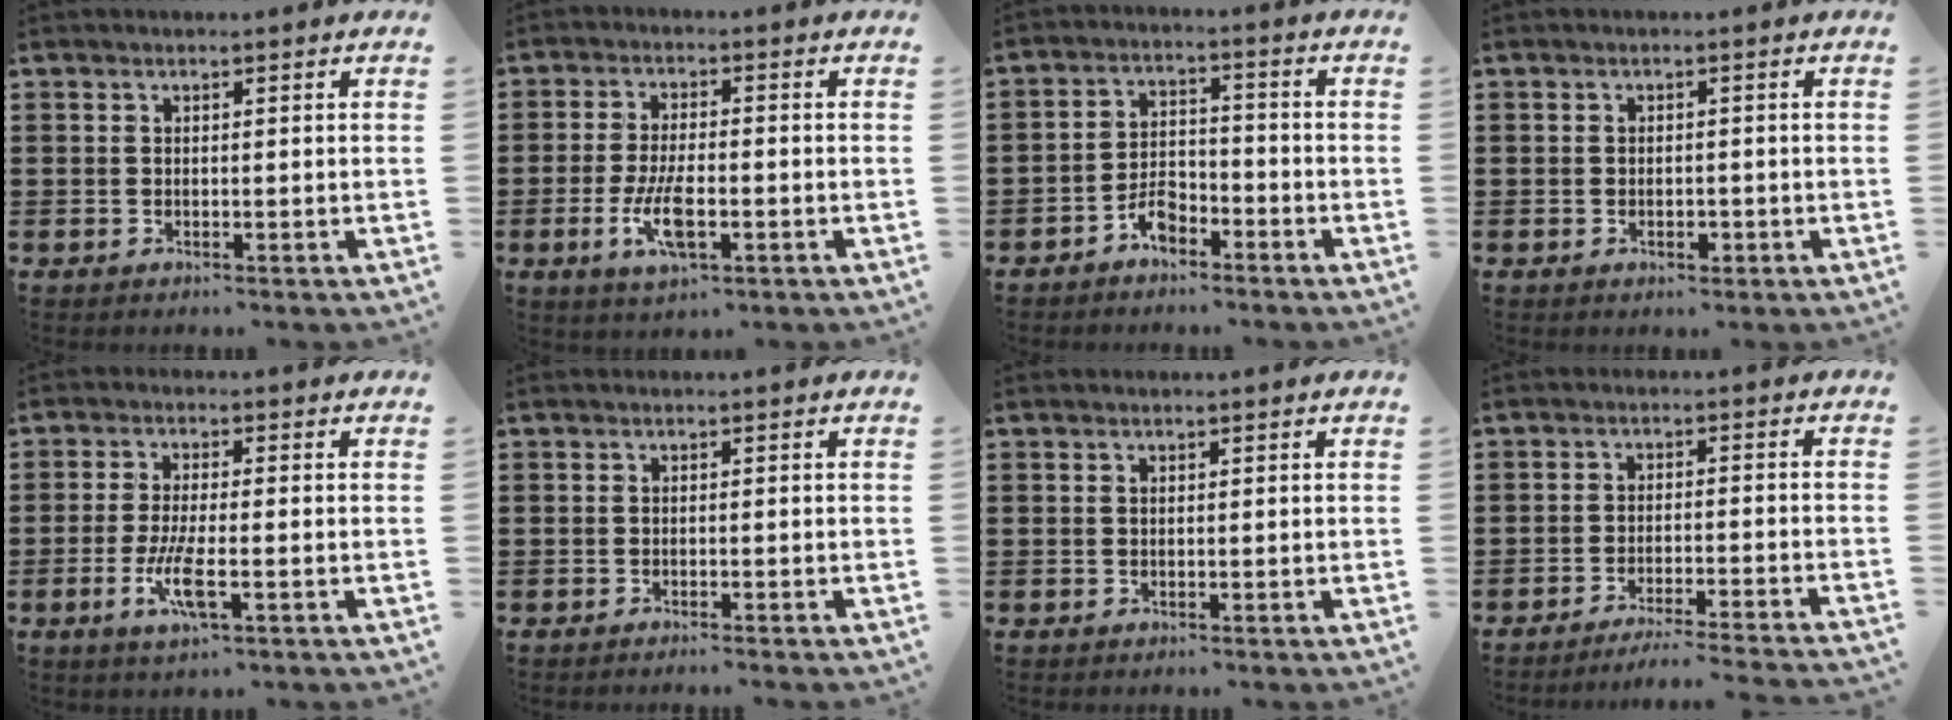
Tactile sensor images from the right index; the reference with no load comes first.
{"total": 6.9, "force": [-2.2, 2.4, 6.1], "torque": [-0.133, -0.011, -0.042]}
{"total": 4.3, "force": [-3.1, 2.0, 2.2], "torque": [-0.044, 0.009, -0.061]}
{"total": 1.5, "force": [-0.7, 0.9, 1.0], "torque": [-0.019, 0.000, -0.013]}
{"total": 5.8, "force": [-2.1, 1.1, 5.3], "torque": [-0.121, -0.018, -0.042]}
{"total": 0.6, "force": [-0.5, -0.1, 0.2], "torque": [-0.004, -0.001, -0.011]}
{"total": 0.0}
{"total": 3.5, "force": [-3.3, -0.7, 1.0], "torque": [-0.017, -0.005, -0.067]}